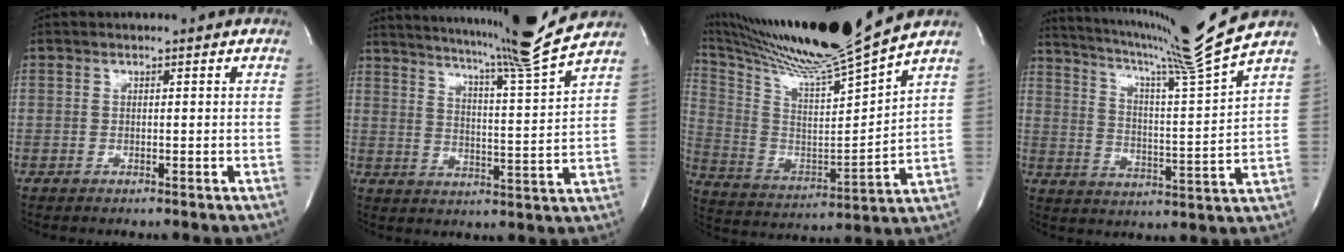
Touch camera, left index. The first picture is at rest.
{"total": 15.8, "force": [14.2, -3.3, 6.1], "torque": [-0.108, -0.063, 0.199]}
{"total": 20.4, "force": [17.4, -1.5, 10.5], "torque": [-0.200, -0.035, 0.299]}
{"total": 16.1, "force": [13.8, -3.5, 7.5], "torque": [-0.131, -0.050, 0.206]}